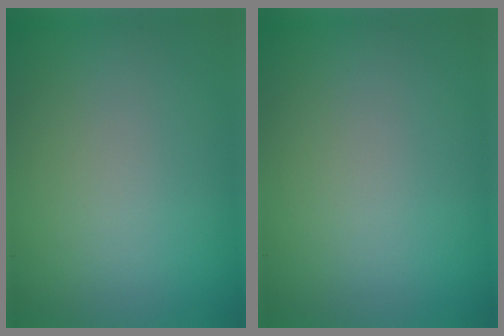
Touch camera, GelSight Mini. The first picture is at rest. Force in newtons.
{"total": 0.0}